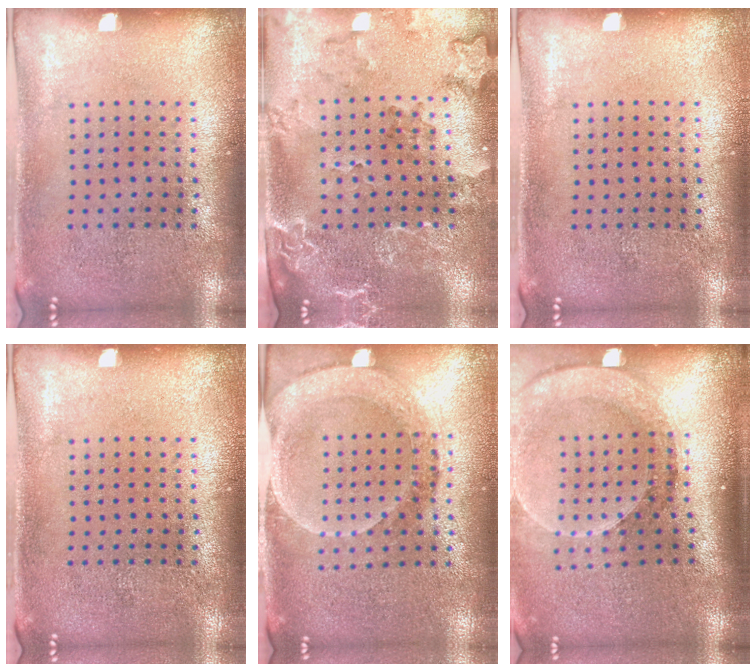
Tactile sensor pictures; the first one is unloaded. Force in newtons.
{"total": 2.1, "press": 2.0, "slide": 0.7}
{"total": 0.0}
{"total": 0.0}
{"total": 1.9, "press": 1.6, "slide": 0.9}
{"total": 2.6, "press": 2.0, "slide": 1.6}